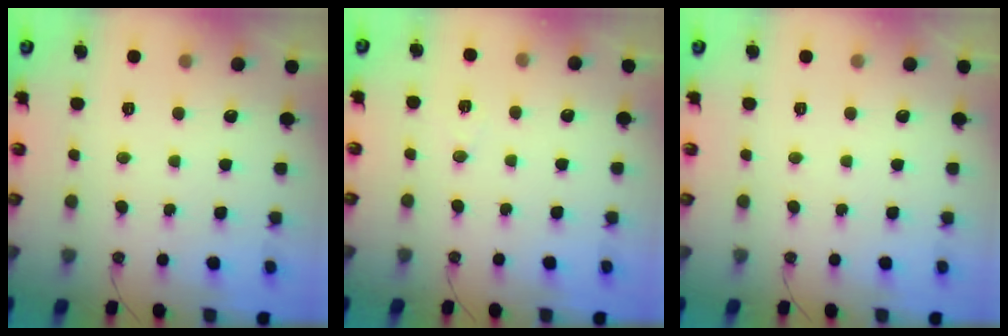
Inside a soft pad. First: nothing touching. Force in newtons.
{"total": 5.5, "press": 3.1, "slide": 4.5}
{"total": 0.0}